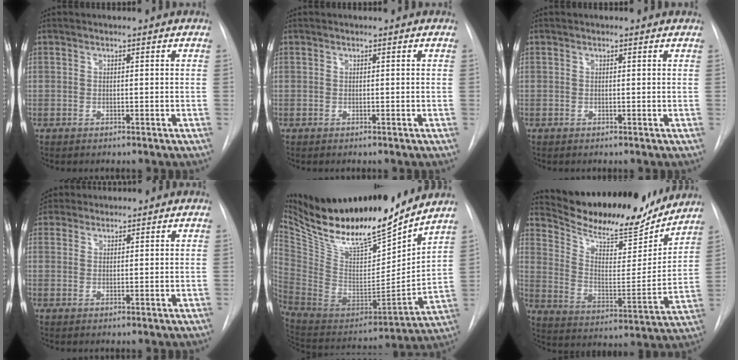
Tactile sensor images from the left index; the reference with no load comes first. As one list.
[{"total": 0.0}, {"total": 0.0}, {"total": 5.0, "force": [4.6, 2.0, 0.2], "torque": [-0.006, 0.027, 0.086]}, {"total": 25.7, "force": [22.3, 4.2, 12.0], "torque": [-0.220, -0.039, 0.373]}, {"total": 21.0, "force": [19.5, 3.9, 6.8], "torque": [-0.120, -0.029, 0.301]}]